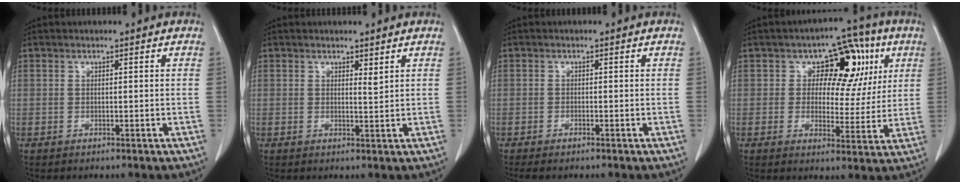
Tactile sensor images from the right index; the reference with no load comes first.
{"total": 1.1, "force": [0.7, 0.1, 0.7], "torque": [-0.012, -0.008, 0.012]}
{"total": 2.1, "force": [-1.8, 0.4, 1.1], "torque": [-0.015, -0.004, -0.024]}
{"total": 10.0, "force": [3.3, 6.7, 6.6], "torque": [-0.059, 0.031, 0.045]}